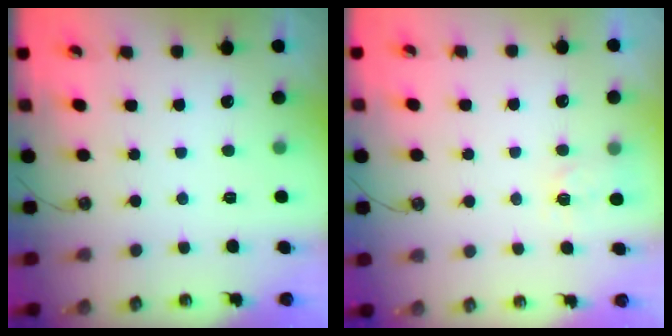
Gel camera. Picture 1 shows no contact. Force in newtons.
{"total": 4.7, "press": 4.6, "slide": 0.5}